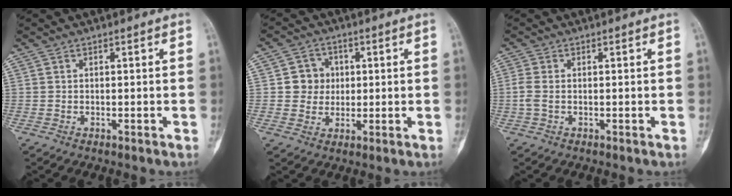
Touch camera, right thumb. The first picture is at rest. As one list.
[{"total": 4.7, "force": [0.5, 4.4, 1.6], "torque": [0.004, 0.007, 0.004]}, {"total": 2.4, "force": [-0.4, 1.3, 2.0], "torque": [-0.061, -0.001, -0.010]}]